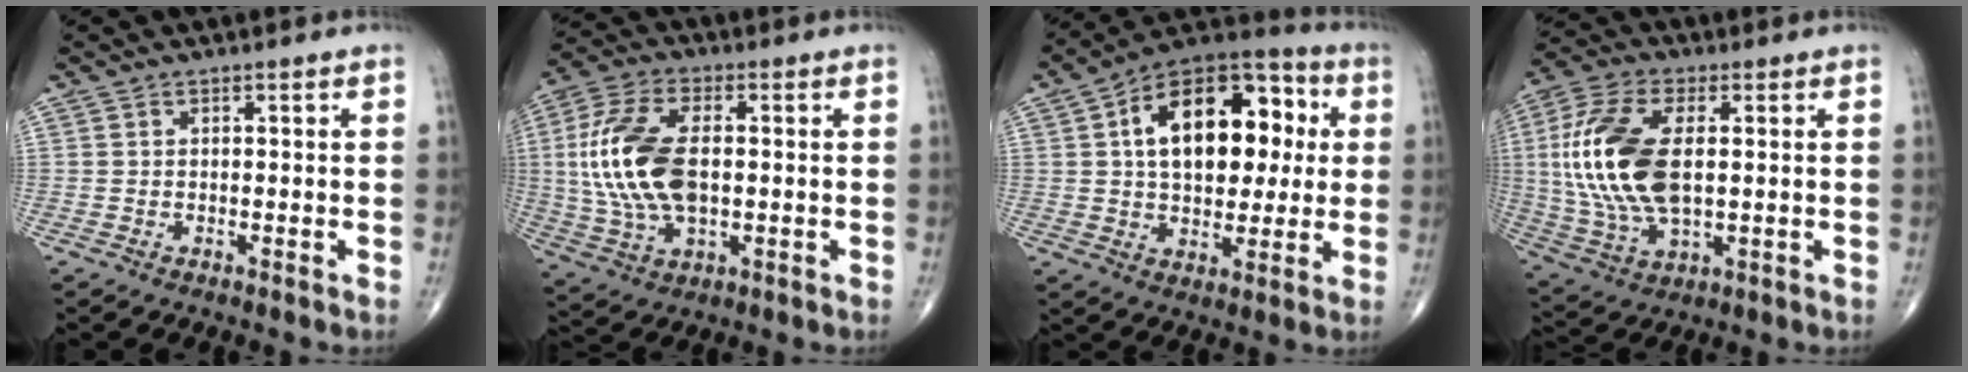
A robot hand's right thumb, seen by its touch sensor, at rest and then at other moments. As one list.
[{"total": 17.2, "force": [0.7, 9.3, 14.5], "torque": [-0.308, 0.002, 0.015]}, {"total": 21.3, "force": [3.9, 12.5, 16.8], "torque": [-0.222, 0.025, 0.055]}, {"total": 19.0, "force": [1.6, 9.8, 16.2], "torque": [-0.353, -0.005, 0.032]}]